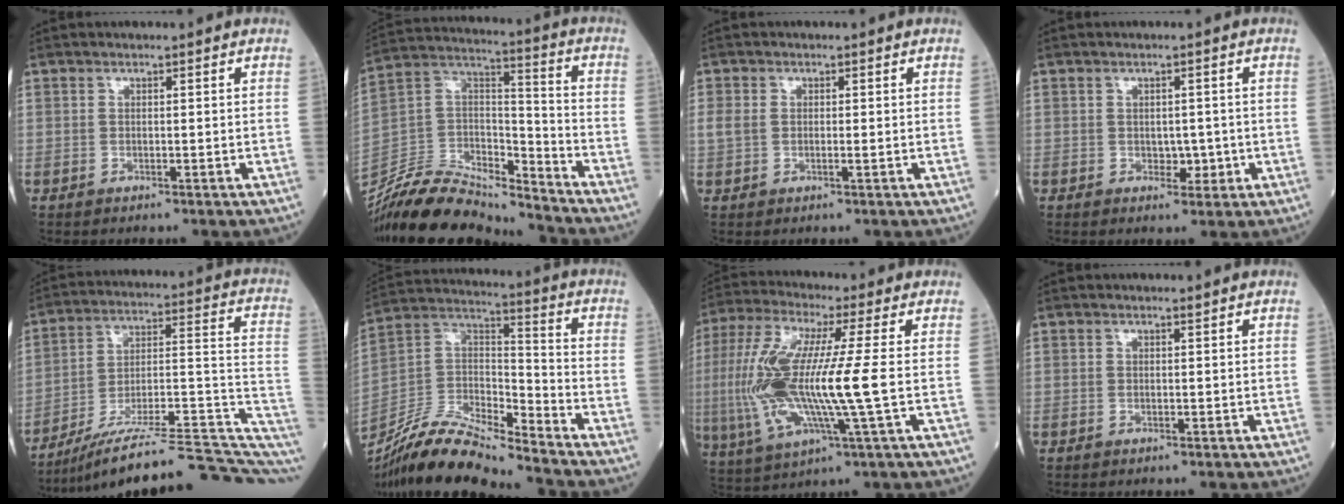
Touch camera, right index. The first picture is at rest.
{"total": 18.7, "force": [-17.8, 3.2, 4.9], "torque": [-0.094, 0.040, -0.322]}
{"total": 2.7, "force": [0.1, 1.6, 2.2], "torque": [-0.059, 0.008, 0.004]}
{"total": 2.5, "force": [-0.3, 1.8, 1.8], "torque": [-0.016, 0.002, 0.001]}
{"total": 21.9, "force": [-16.3, 2.6, 14.4], "torque": [-0.155, 0.038, -0.246]}
{"total": 16.8, "force": [-15.2, 1.4, 7.0], "torque": [-0.136, 0.015, -0.288]}
{"total": 17.9, "force": [-0.9, 1.4, 17.8], "torque": [-0.392, -0.010, -0.020]}
{"total": 0.0}